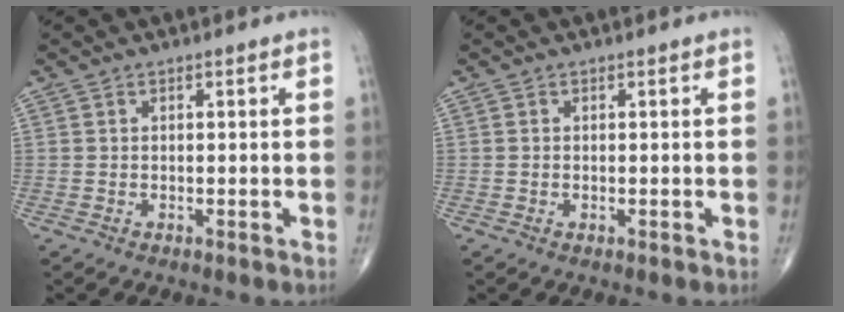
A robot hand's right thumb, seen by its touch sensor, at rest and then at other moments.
{"total": 0.0}